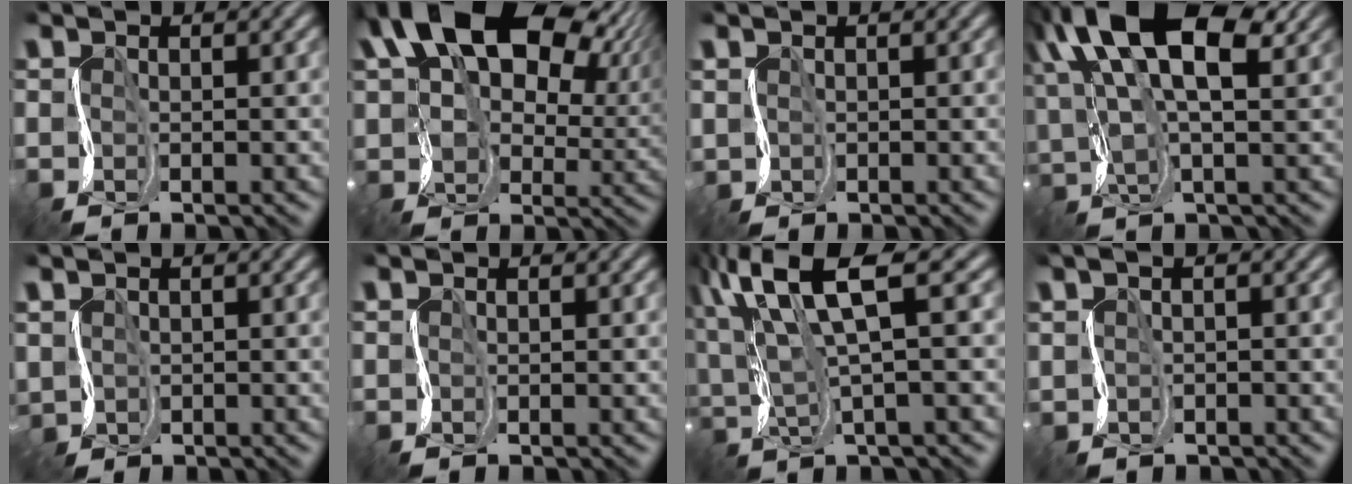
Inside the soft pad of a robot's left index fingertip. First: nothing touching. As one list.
[{"total": 17.7, "force": [8.5, 11.0, 11.0], "torque": [-0.184, 0.041, 0.149]}, {"total": 1.1, "force": [0.6, 0.3, -0.8], "torque": [0.022, 0.004, 0.012]}, {"total": 12.8, "force": [6.7, 5.8, 9.3], "torque": [-0.175, 0.036, 0.109]}, {"total": 1.4, "force": [0.7, 0.8, -0.8], "torque": [0.014, 0.003, 0.015]}, {"total": 0.0}, {"total": 8.8, "force": [4.4, 1.7, 7.4], "torque": [-0.159, 0.027, 0.091]}, {"total": 0.8, "force": [0.7, -0.1, -0.4], "torque": [0.002, 0.008, 0.017]}]